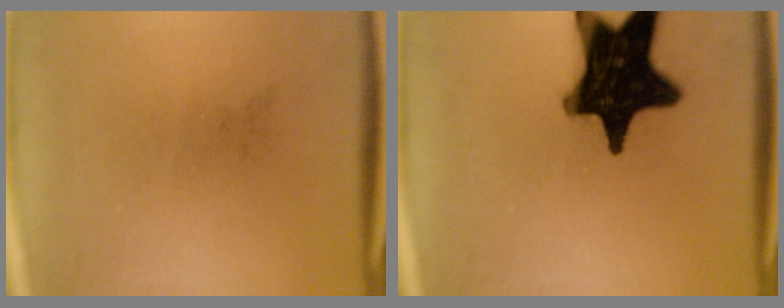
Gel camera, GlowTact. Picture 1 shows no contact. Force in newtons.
{"total": 19.2}